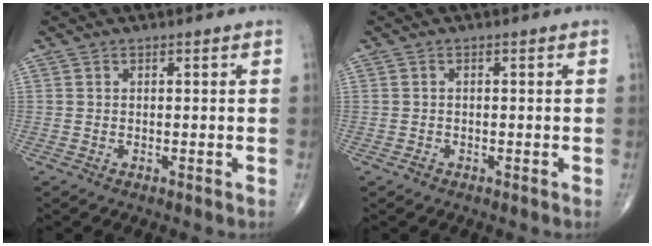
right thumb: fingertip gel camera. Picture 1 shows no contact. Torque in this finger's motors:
{"motor_torque": [-0.18, -0.01, -0.14, -0.09, -0.01]}